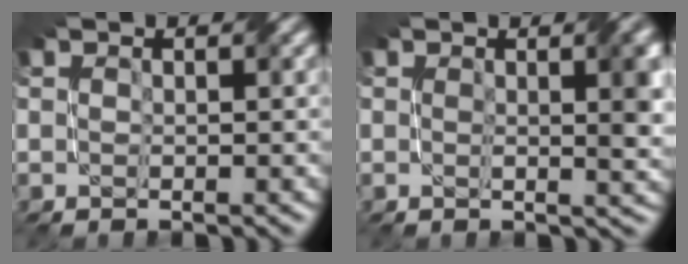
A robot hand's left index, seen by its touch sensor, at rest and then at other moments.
{"total": 4.1, "force": [0.8, 1.1, 3.9], "torque": [-0.043, 0.005, 0.012]}